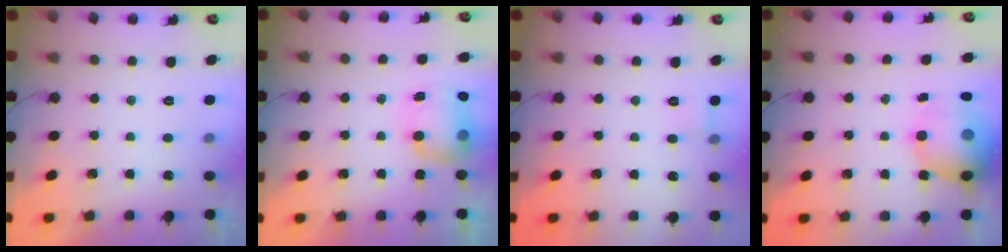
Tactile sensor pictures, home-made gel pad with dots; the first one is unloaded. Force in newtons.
{"total": 7.8, "press": 7.7, "slide": 0.9}
{"total": 5.5, "press": 5.3, "slide": 1.8}
{"total": 14.9, "press": 14.5, "slide": 3.3}